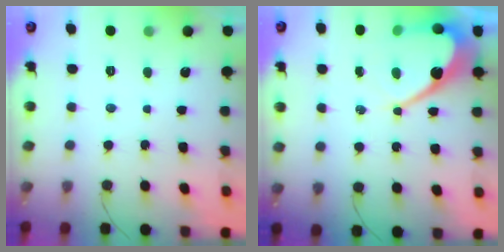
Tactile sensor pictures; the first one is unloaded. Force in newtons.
{"total": 12.4, "press": 12.4, "slide": 0.8}